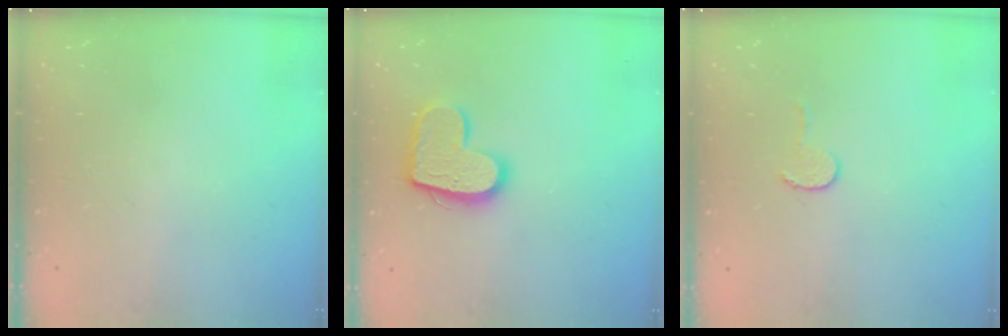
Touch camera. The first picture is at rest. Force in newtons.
{"total": 14.5, "press": 14.5, "slide": 0.8}
{"total": 3.7, "press": 3.7, "slide": 0.4}